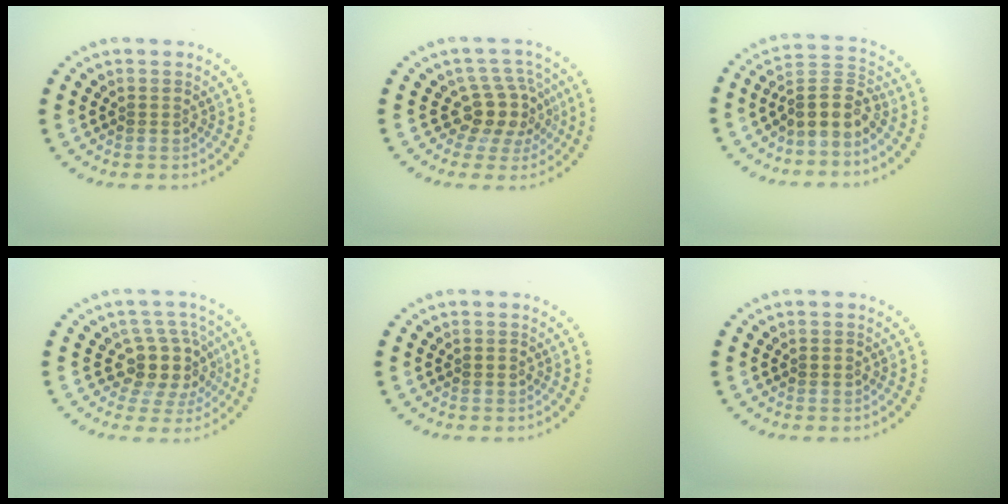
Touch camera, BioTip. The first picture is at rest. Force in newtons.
{"total": 3.8, "press": 2.9, "slide": 2.5}
{"total": 3.9, "press": 3.4, "slide": 1.9}
{"total": 4.2, "press": 3.4, "slide": 2.5}
{"total": 0.7, "press": 0.7, "slide": 0.1}
{"total": 0.9, "press": 0.9, "slide": 0.1}